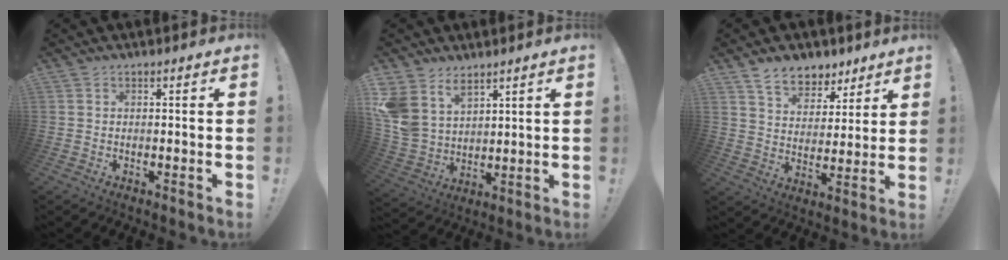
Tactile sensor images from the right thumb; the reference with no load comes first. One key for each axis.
{"total": 10.0, "fx": 6.7, "fy": 6.6, "fz": 3.7, "tx": -0.081, "ty": -0.051, "tz": 0.136}
{"total": 9.9, "fx": 7.5, "fy": 5.7, "fz": 2.8, "tx": -0.044, "ty": -0.053, "tz": 0.145}